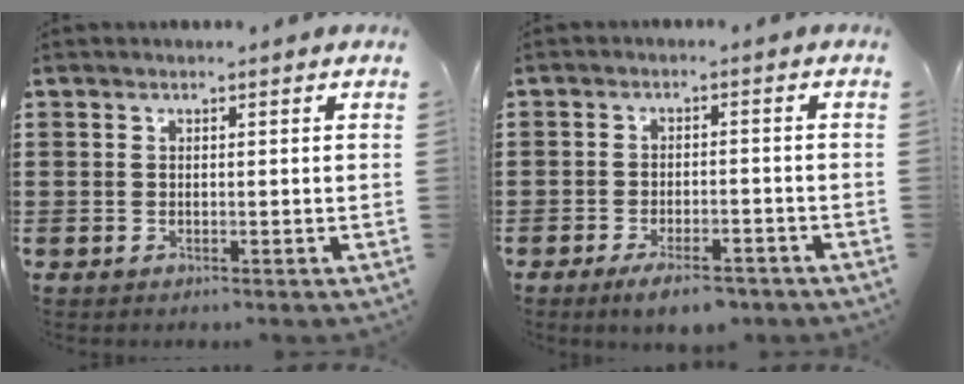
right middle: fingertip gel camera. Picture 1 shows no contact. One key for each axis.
{"total": 4.5, "fx": -3.6, "fy": 1.0, "fz": 2.5, "tx": -0.045, "ty": 0.001, "tz": -0.069}